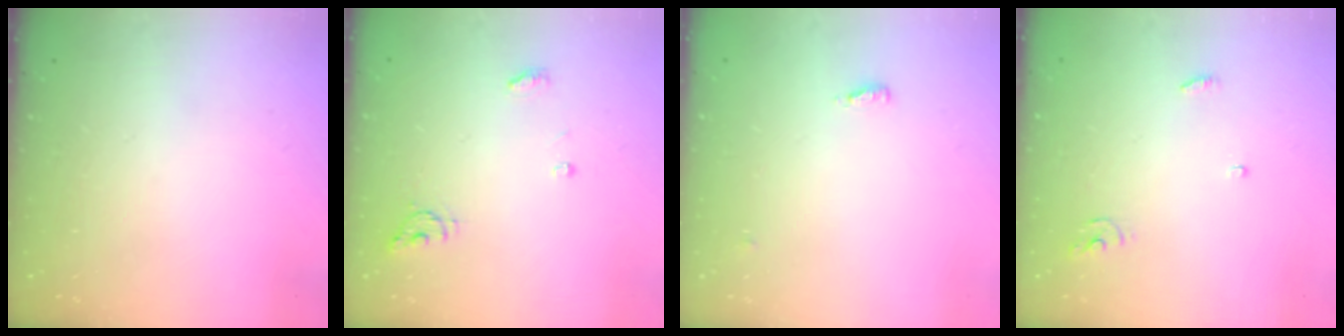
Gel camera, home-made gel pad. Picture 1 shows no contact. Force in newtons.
{"total": 5.3, "press": 5.3, "slide": 0.4}
{"total": 3.4, "press": 3.2, "slide": 1.2}
{"total": 3.9, "press": 3.9, "slide": 0.4}